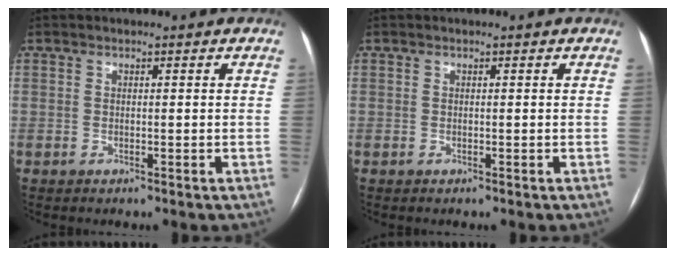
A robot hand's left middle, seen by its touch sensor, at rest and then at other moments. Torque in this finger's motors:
{"motor_torque": [0.00, 0.02, -0.02, 0.00]}